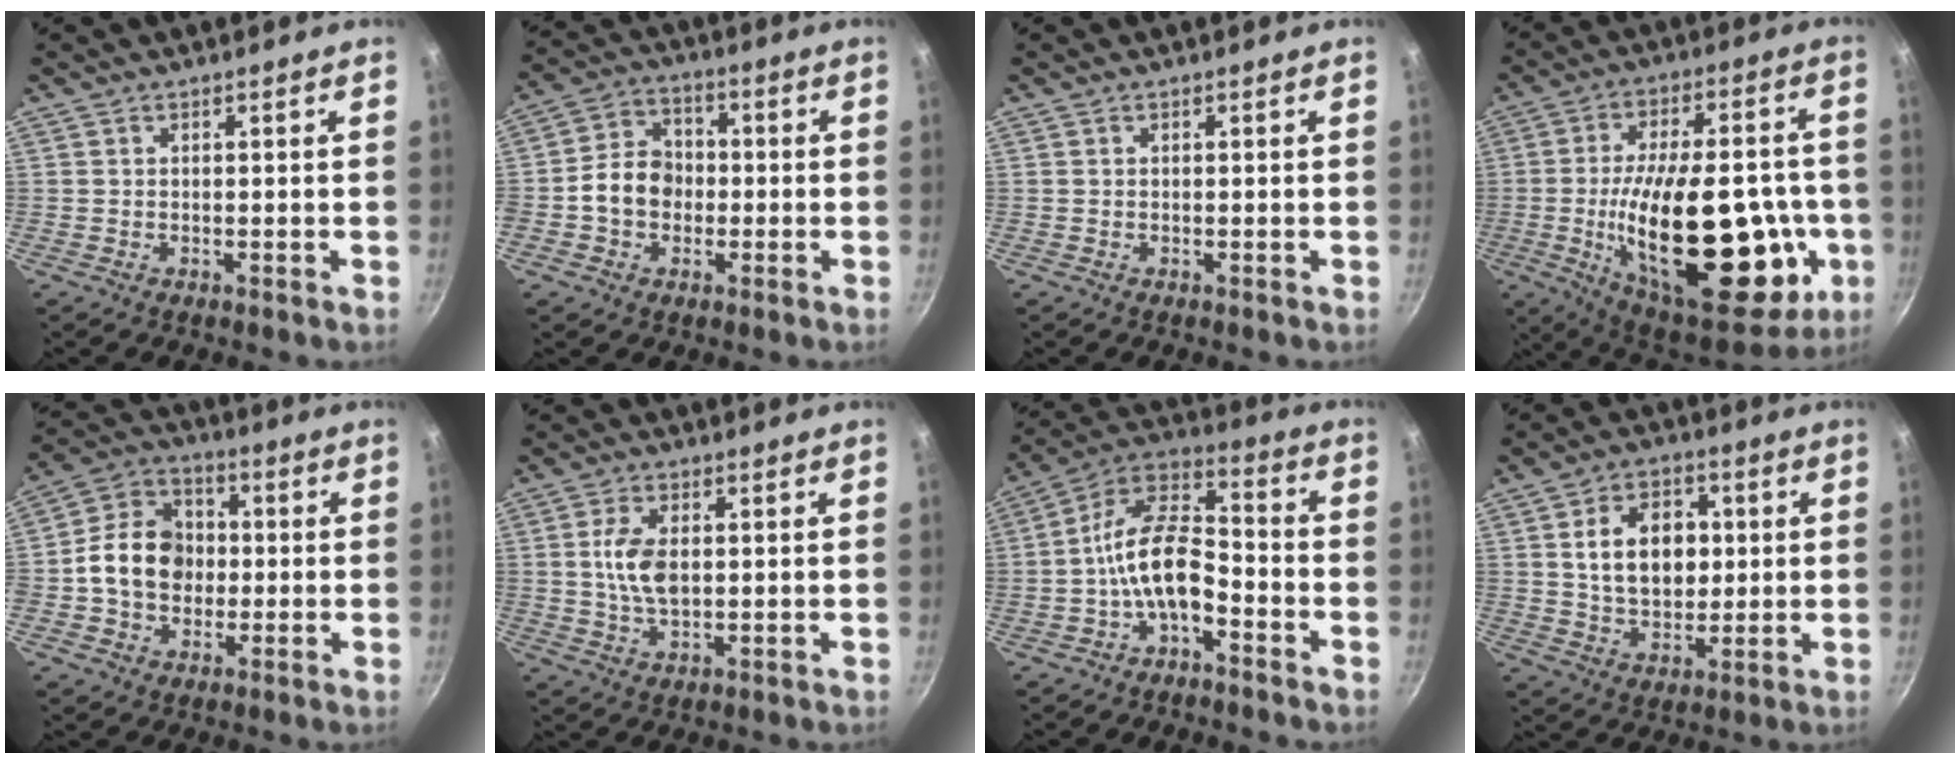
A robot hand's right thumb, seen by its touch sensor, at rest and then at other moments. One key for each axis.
{"total": 8.9, "fx": -1.3, "fy": 7.2, "fz": 5.0, "tx": -0.054, "ty": 0.025, "tz": -0.036}
{"total": 0.0}
{"total": 33.2, "fx": -5.9, "fy": 15.4, "fz": 28.8, "tx": -0.413, "ty": 0.012, "tz": -0.070}
{"total": 12.9, "fx": -0.8, "fy": 10.4, "fz": 7.5, "tx": -0.098, "ty": 0.024, "tz": -0.030}
{"total": 6.9, "fx": 0.6, "fy": 4.0, "fz": 5.6, "tx": -0.102, "ty": 0.002, "tz": 0.010}
{"total": 12.2, "fx": -4.5, "fy": 6.2, "fz": 9.5, "tx": -0.157, "ty": 0.056, "tz": -0.094}
{"total": 12.6, "fx": 1.9, "fy": 8.9, "fz": 8.7, "tx": -0.110, "ty": -0.001, "tz": 0.032}